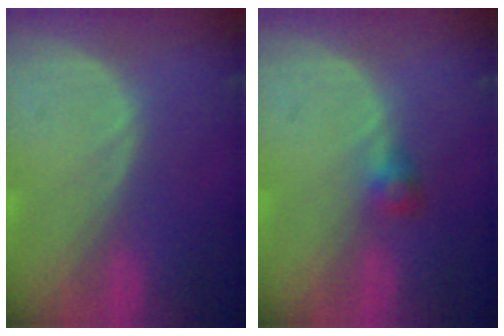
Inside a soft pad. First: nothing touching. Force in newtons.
{"total": 2.5, "press": 2.4, "slide": 0.7}